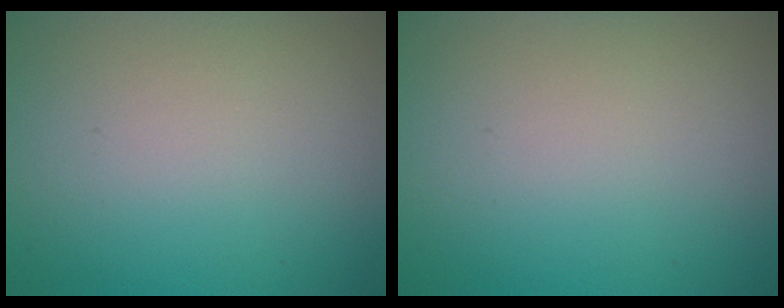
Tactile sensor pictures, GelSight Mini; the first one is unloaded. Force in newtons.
{"total": 0.0}